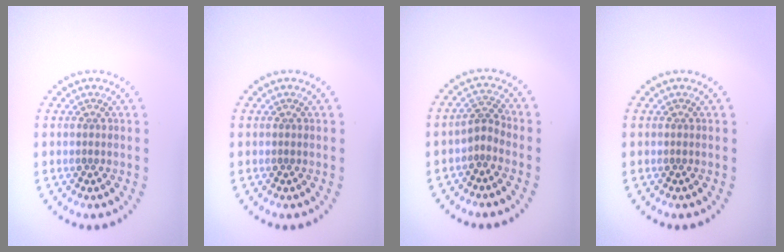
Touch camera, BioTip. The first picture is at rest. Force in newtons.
{"total": 0.0}
{"total": 1.9, "press": 1.3, "slide": 1.4}
{"total": 0.0}